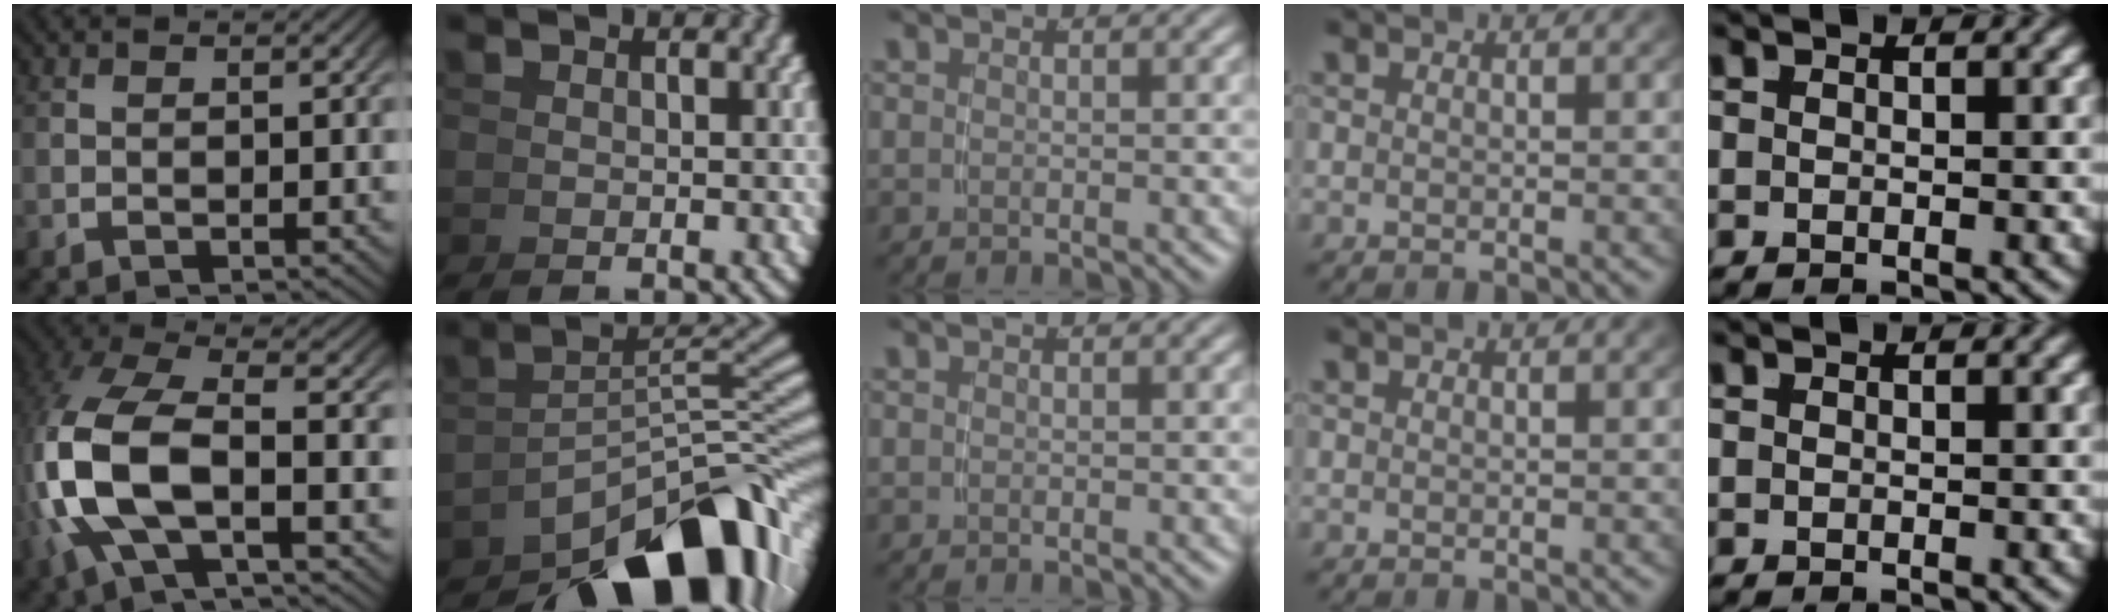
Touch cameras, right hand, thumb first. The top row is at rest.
{"thumb": {"total": 12.4, "force": [-0.8, 7.1, 10.1], "torque": [-0.277, -0.040, 0.004]}, "index": {"total": 14.2, "force": [-5.6, 6.8, 11.1], "torque": [-0.150, -0.046, -0.060]}}